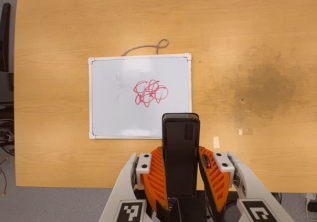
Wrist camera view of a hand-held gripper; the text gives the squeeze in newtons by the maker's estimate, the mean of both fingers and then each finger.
{"total": 3.7, "left": 2.2, "right": 5.1}